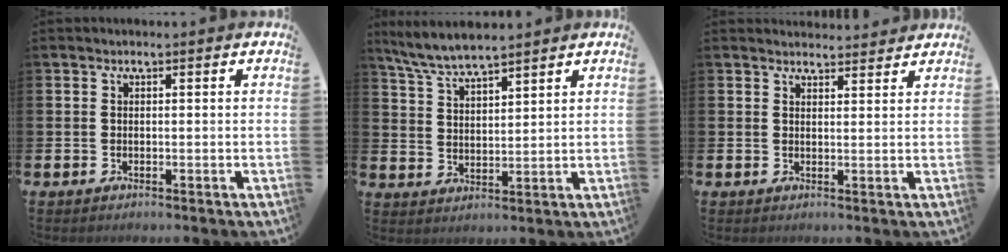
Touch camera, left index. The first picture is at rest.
{"total": 6.1, "force": [5.8, 0.5, 1.9], "torque": [-0.060, -0.019, 0.107]}
{"total": 2.6, "force": [2.5, 0.4, -0.1], "torque": [0.008, -0.017, 0.043]}